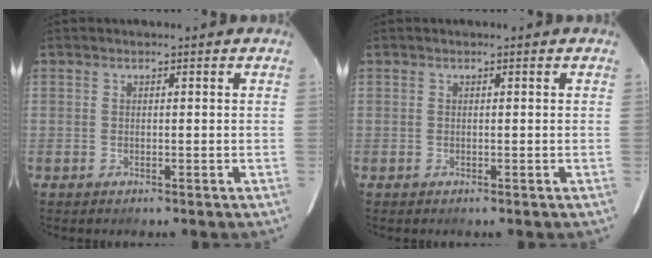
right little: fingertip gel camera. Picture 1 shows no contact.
{"total": 0.0}